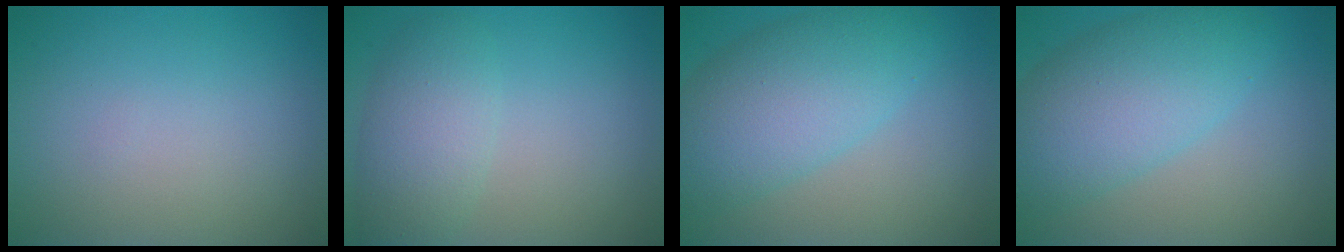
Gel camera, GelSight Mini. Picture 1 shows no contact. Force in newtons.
{"total": 4.0, "press": 4.0, "slide": 0.2}
{"total": 7.2, "press": 7.2, "slide": 0.2}
{"total": 7.2, "press": 7.2, "slide": 0.2}